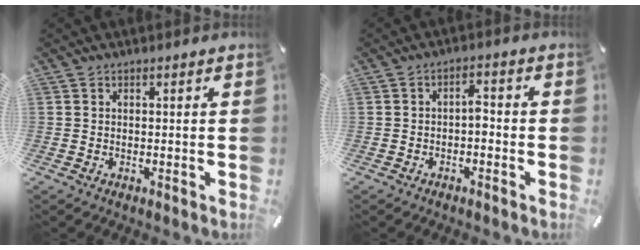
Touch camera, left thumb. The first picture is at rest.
{"total": 3.2, "force": [-1.3, 1.7, 2.4], "torque": [-0.045, 0.013, -0.026]}